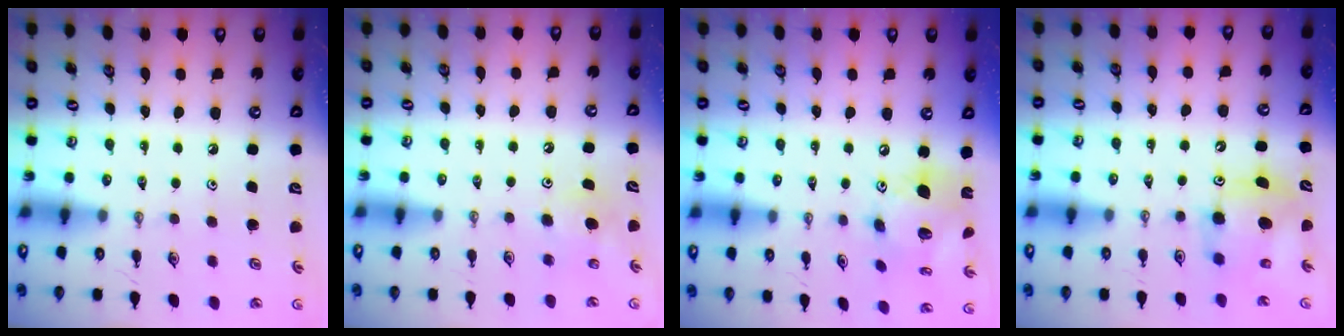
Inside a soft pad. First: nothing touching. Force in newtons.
{"total": 5.5, "press": 5.4, "slide": 1.1}
{"total": 15.3, "press": 15.2, "slide": 1.4}
{"total": 8.0, "press": 8.0, "slide": 0.4}